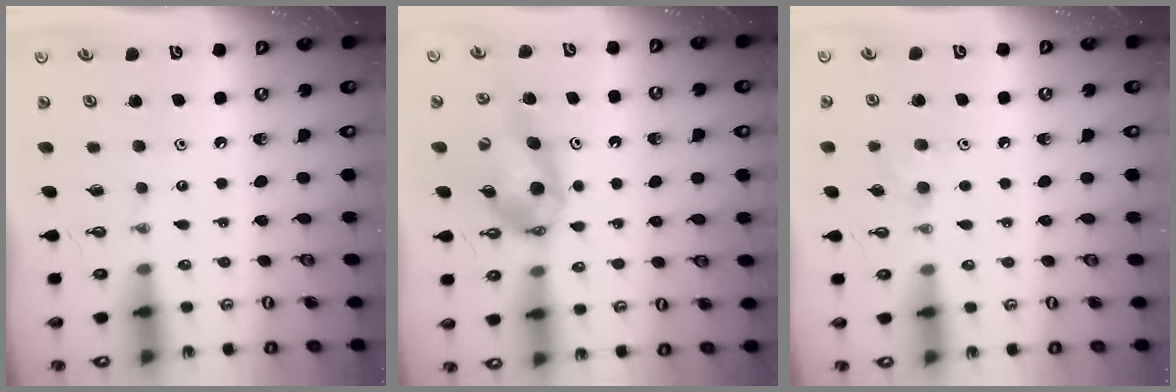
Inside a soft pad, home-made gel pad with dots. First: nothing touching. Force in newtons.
{"total": 9.8, "press": 9.7, "slide": 1.4}
{"total": 6.7, "press": 5.8, "slide": 3.4}